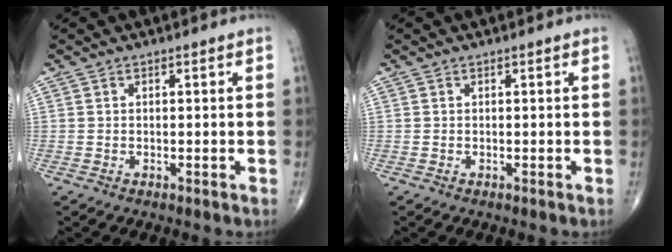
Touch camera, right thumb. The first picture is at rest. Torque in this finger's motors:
{"motor_torque": [0.00, 0.00, 0.05, 0.05, 0.00]}